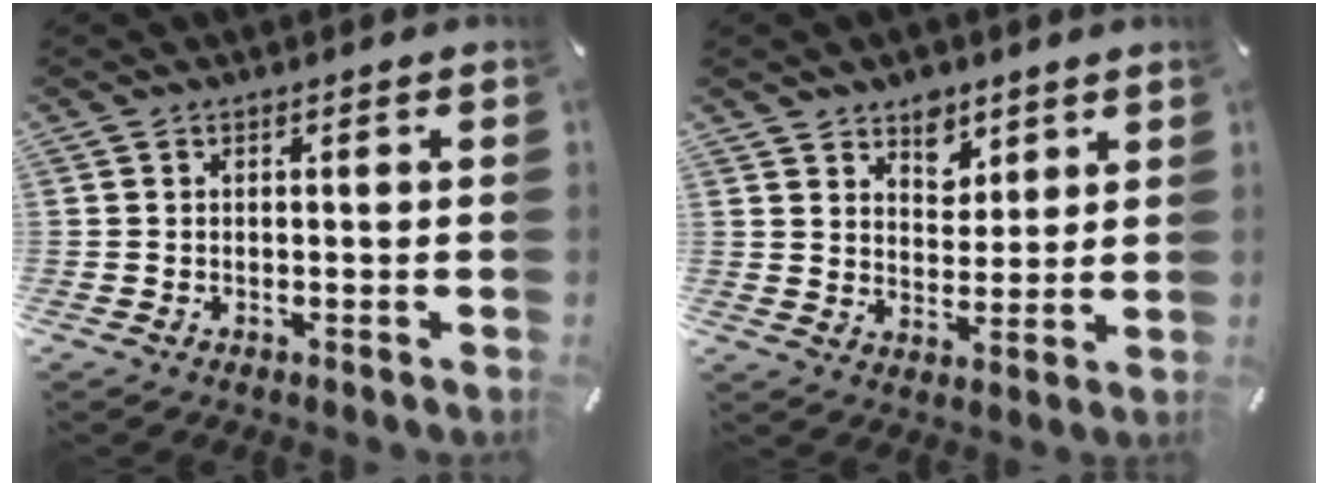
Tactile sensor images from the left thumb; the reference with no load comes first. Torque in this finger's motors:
{"motor_torque": [0.29, -0.53, 0.14, 0.10, 0.01]}